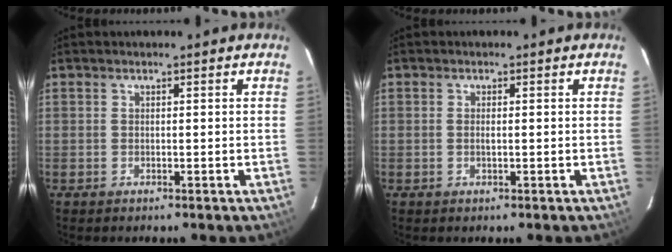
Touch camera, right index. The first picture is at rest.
{"total": 1.1, "force": [-0.1, 0.2, 1.1], "torque": [-0.021, 0.001, -0.003]}